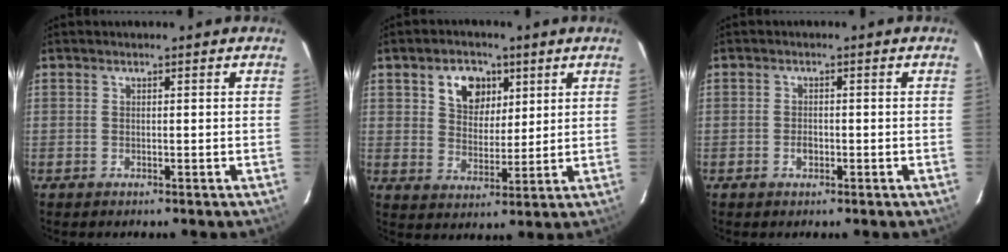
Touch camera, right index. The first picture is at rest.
{"total": 7.8, "force": [3.6, 5.6, 4.1], "torque": [-0.068, 0.015, 0.067]}
{"total": 1.7, "force": [-0.6, 1.2, 1.0], "torque": [-0.018, 0.003, -0.010]}